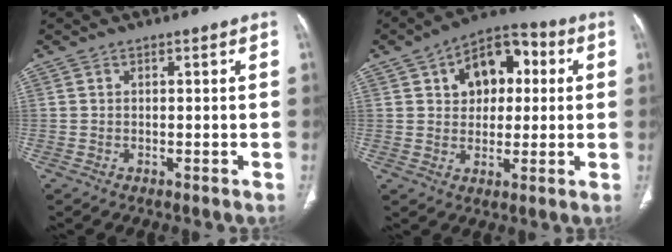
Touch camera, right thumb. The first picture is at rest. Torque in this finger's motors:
{"motor_torque": [-0.58, 0.79, 0.63, 0.59, 0.15]}